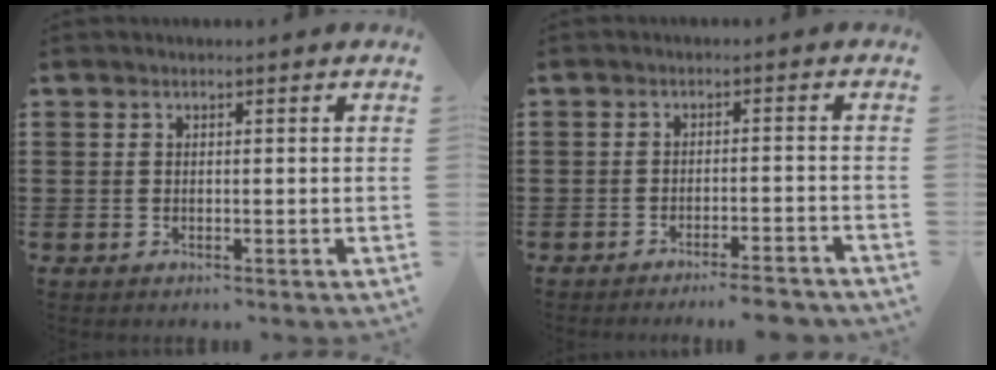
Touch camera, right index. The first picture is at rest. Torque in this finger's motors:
{"motor_torque": [1.12, -1.02, 0.44, 0.10]}